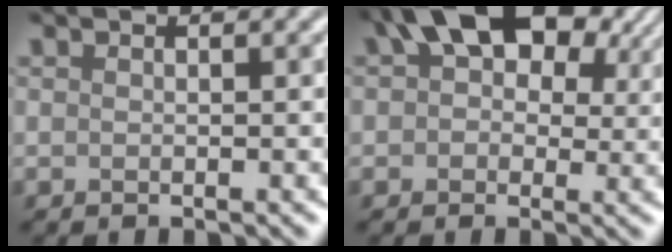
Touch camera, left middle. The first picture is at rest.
{"total": 10.9, "force": [5.3, 6.4, 7.1], "torque": [-0.111, 0.025, 0.078]}